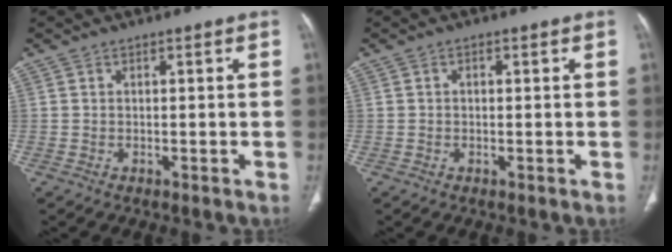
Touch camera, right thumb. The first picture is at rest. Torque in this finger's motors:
{"motor_torque": [-0.22, -0.18, -0.35, 0.32, 0.06]}